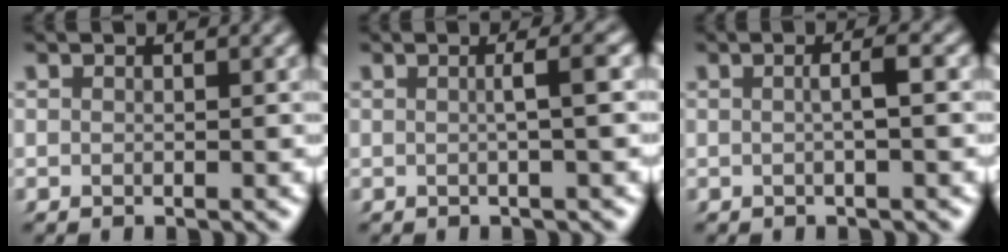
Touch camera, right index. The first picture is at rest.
{"total": 2.0, "force": [0.1, -0.3, 2.0], "torque": [-0.026, 0.009, -0.001]}
{"total": 1.9, "force": [0.0, 0.2, 1.9], "torque": [-0.032, 0.005, -0.003]}